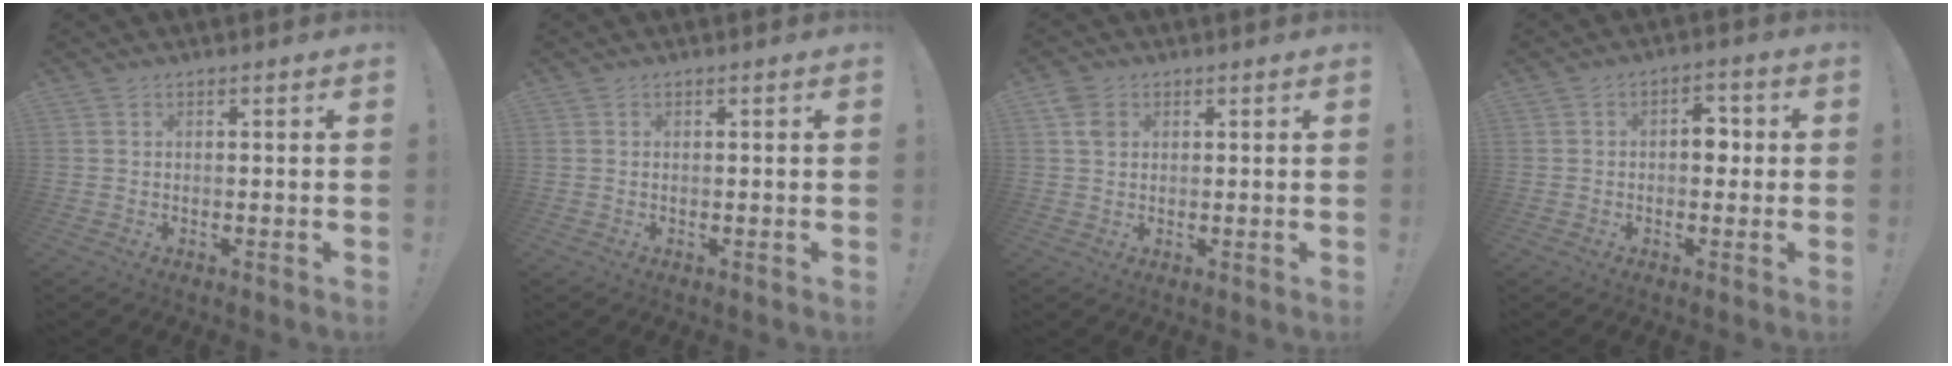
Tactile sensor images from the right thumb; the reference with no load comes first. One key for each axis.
{"total": 0.0}
{"total": 3.9, "fx": 1.5, "fy": 2.9, "fz": 2.1, "tx": -0.029, "ty": 0.002, "tz": 0.028}
{"total": 5.7, "fx": 0.1, "fy": 4.1, "fz": 3.9, "tx": -0.045, "ty": 0.005, "tz": -0.004}